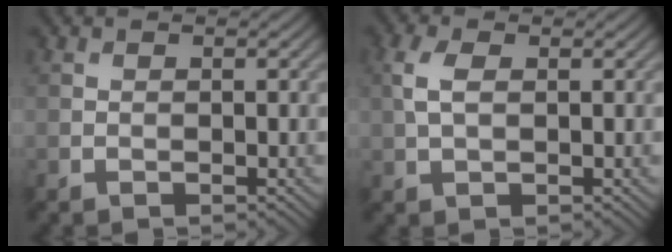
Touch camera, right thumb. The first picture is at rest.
{"total": 3.2, "force": [0.6, 1.7, 2.6], "torque": [-0.071, 0.004, 0.011]}